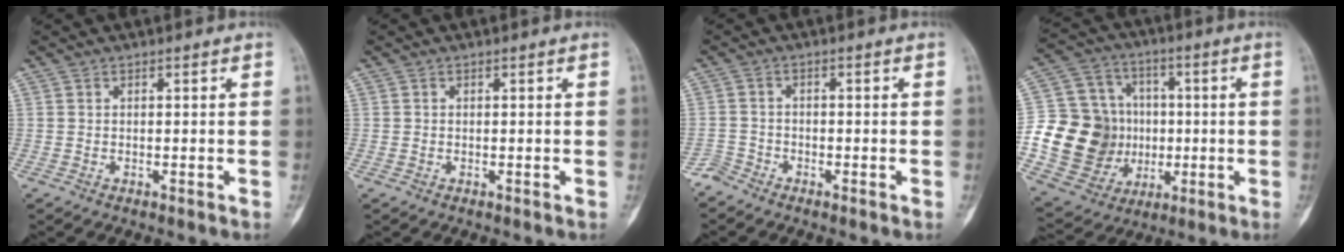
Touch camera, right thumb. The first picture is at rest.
{"total": 0.0}
{"total": 2.3, "force": [-2.2, 0.6, -0.5], "torque": [0.018, -0.003, -0.050]}
{"total": 19.4, "force": [-1.4, 17.2, 8.8], "torque": [-0.130, 0.032, -0.007]}